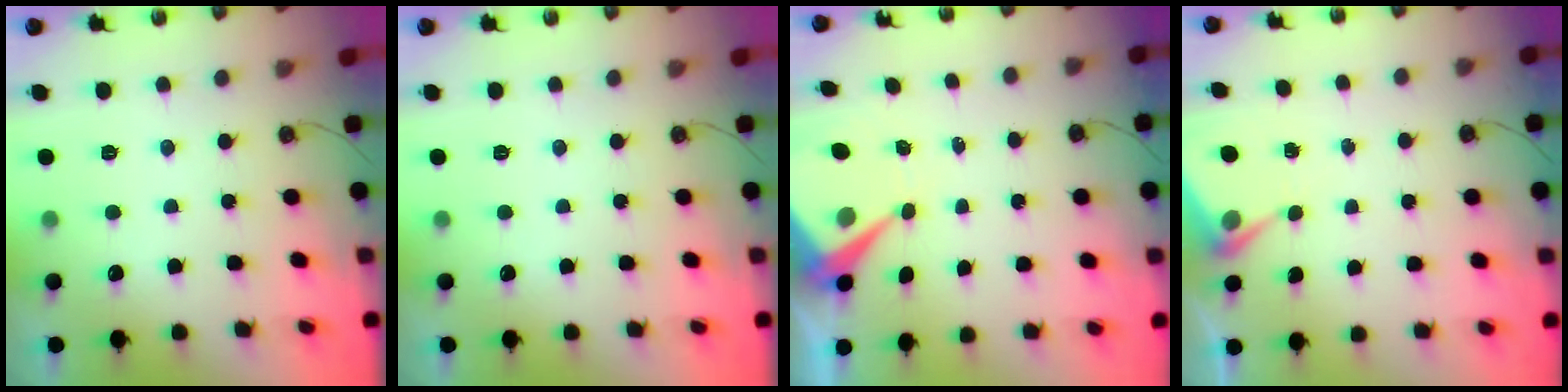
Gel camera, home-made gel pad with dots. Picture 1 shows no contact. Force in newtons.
{"total": 0.0}
{"total": 7.8, "press": 7.7, "slide": 0.5}
{"total": 5.6, "press": 5.6, "slide": 0.2}